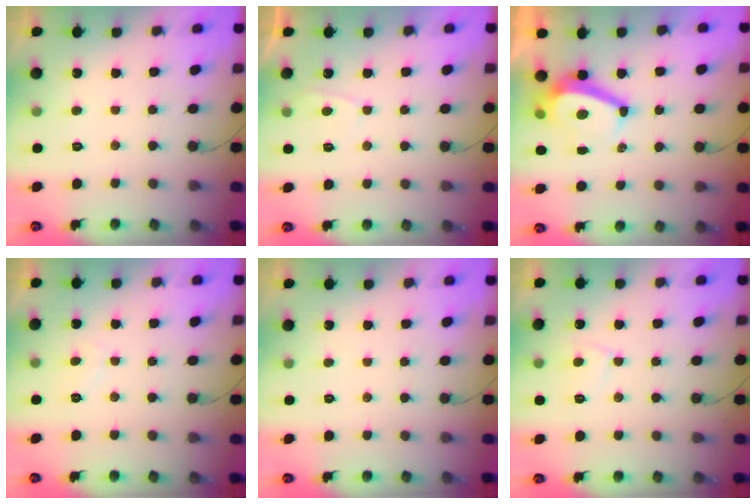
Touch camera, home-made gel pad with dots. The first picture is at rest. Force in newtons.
{"total": 1.8, "press": 1.7, "slide": 0.6}
{"total": 7.7, "press": 7.7, "slide": 0.5}
{"total": 1.8, "press": 1.7, "slide": 0.6}
{"total": 0.0}
{"total": 4.5, "press": 4.5, "slide": 0.5}